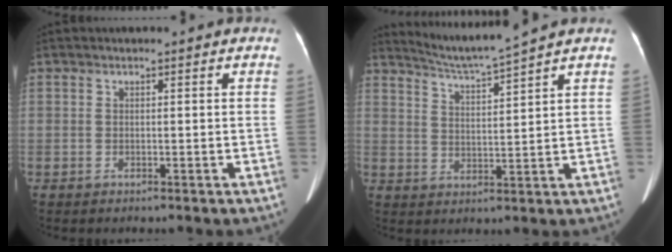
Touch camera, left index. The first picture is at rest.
{"total": 6.2, "force": [5.6, -2.1, 1.5], "torque": [-0.038, -0.012, 0.111]}